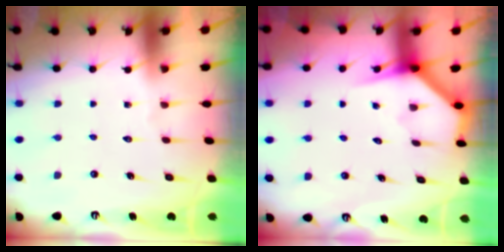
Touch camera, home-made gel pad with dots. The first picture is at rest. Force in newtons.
{"total": 3.8, "press": 3.8, "slide": 0.1}